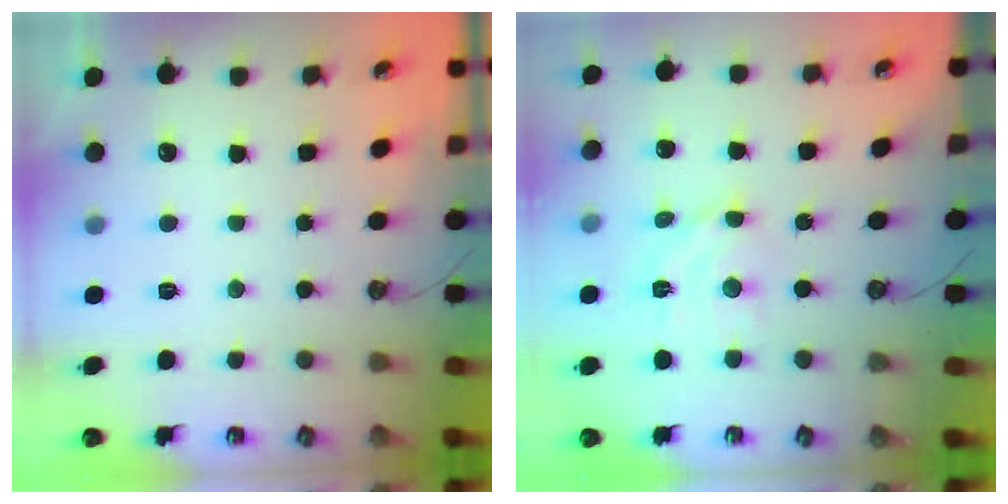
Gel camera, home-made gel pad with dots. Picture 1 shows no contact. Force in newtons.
{"total": 8.4, "press": 8.4, "slide": 0.5}